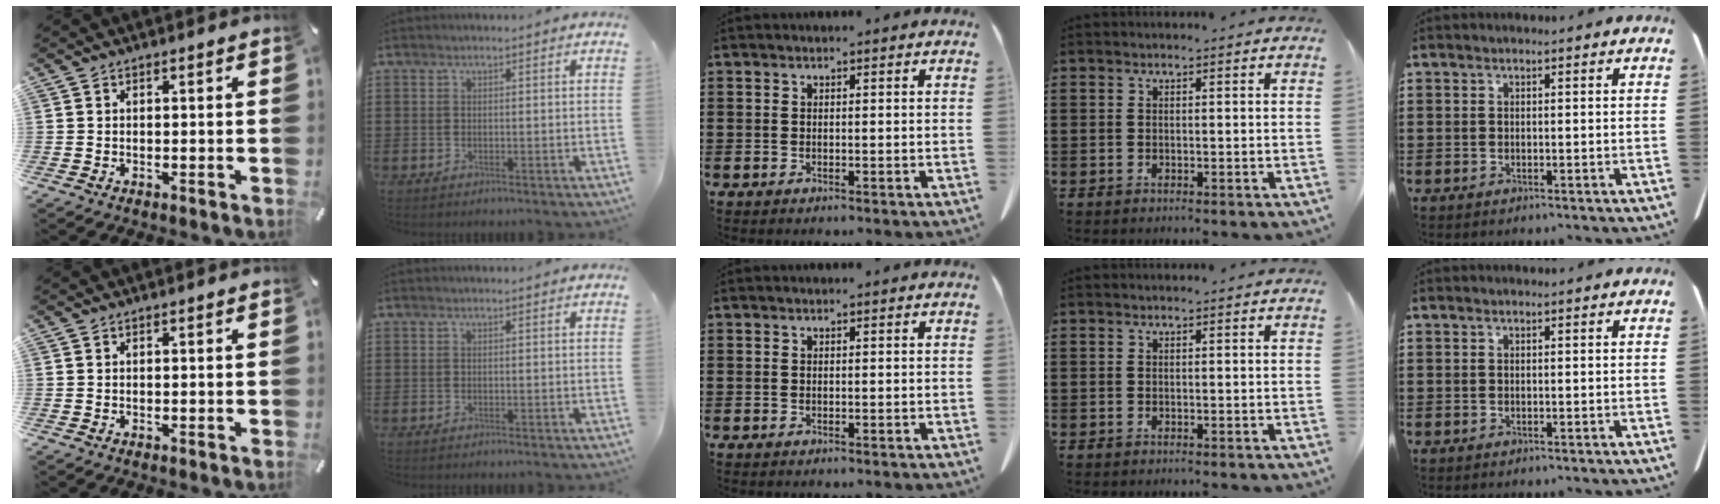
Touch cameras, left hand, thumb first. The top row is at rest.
{}